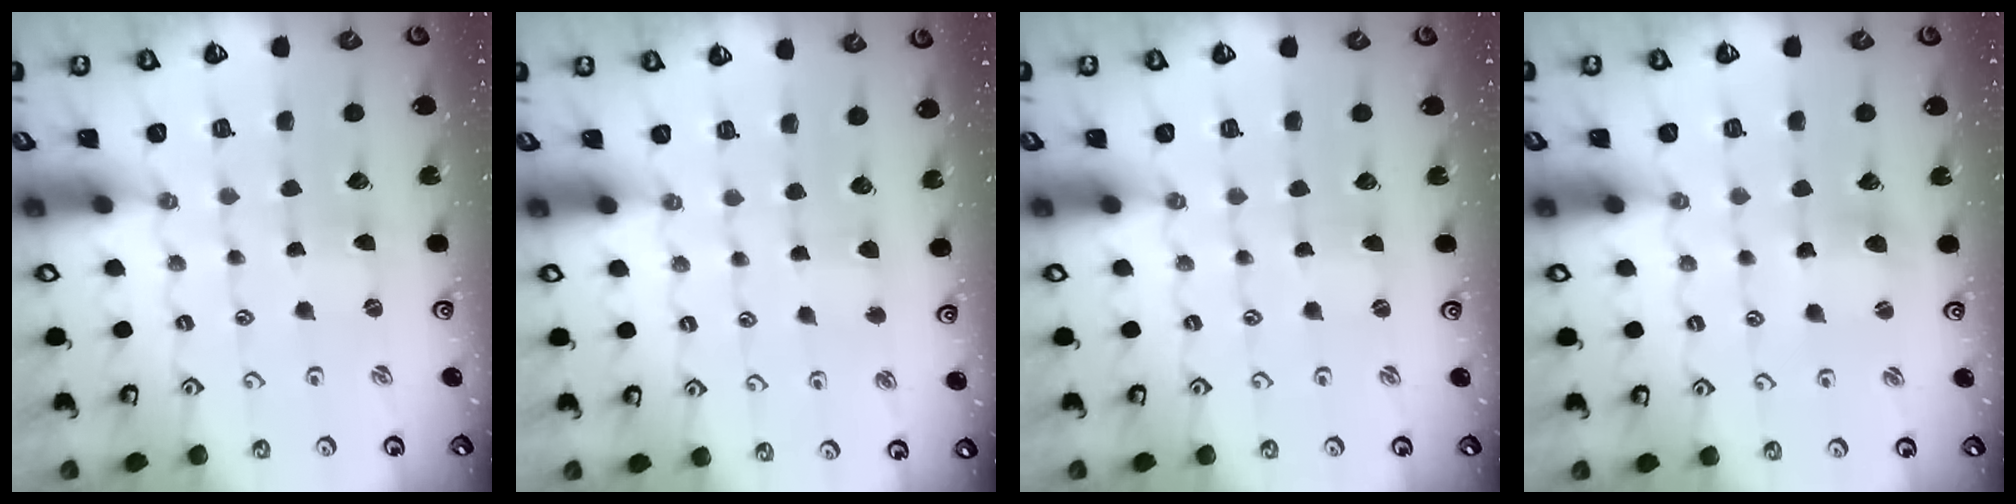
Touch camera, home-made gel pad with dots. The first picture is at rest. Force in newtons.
{"total": 2.8, "press": 2.8, "slide": 0.4}
{"total": 0.0}
{"total": 4.2, "press": 4.2, "slide": 0.5}